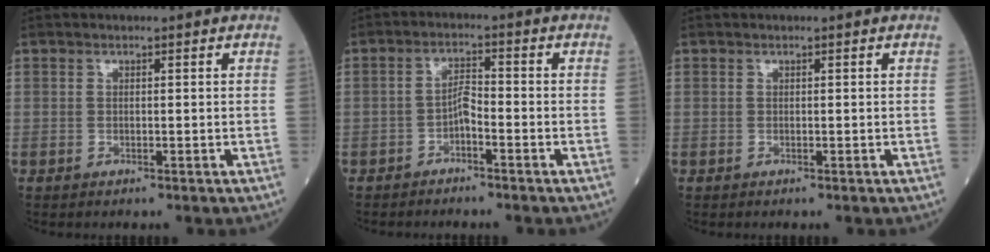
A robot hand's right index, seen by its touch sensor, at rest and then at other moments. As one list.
[{"total": 2.6, "force": [-1.6, 0.6, 2.0], "torque": [-0.035, 0.005, -0.030]}, {"total": 0.0}]